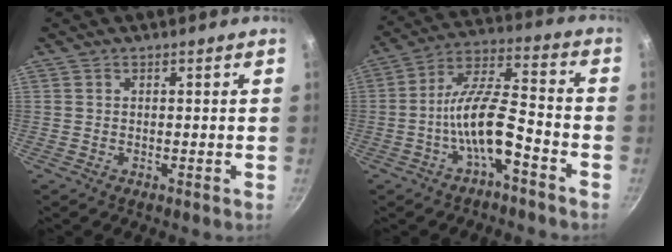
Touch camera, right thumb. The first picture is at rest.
{"total": 11.8, "force": [-5.2, 3.7, 9.9], "torque": [-0.181, 0.050, -0.098]}